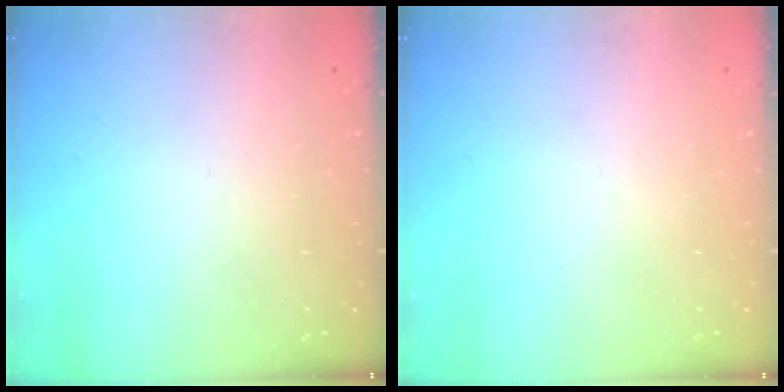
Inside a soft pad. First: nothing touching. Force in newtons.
{"total": 0.0}